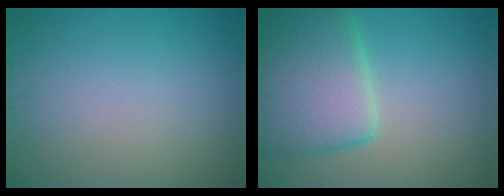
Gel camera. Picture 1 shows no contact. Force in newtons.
{"total": 8.9, "press": 8.9, "slide": 0.5}